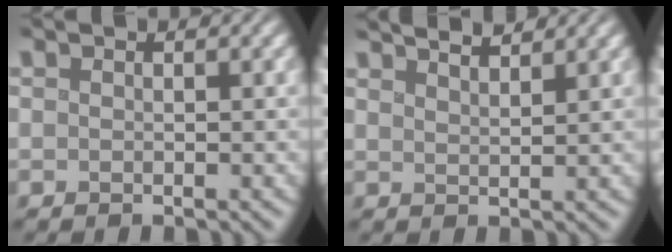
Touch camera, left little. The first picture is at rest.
{"total": 4.1, "force": [3.4, 1.1, 2.0], "torque": [-0.008, 0.019, 0.033]}